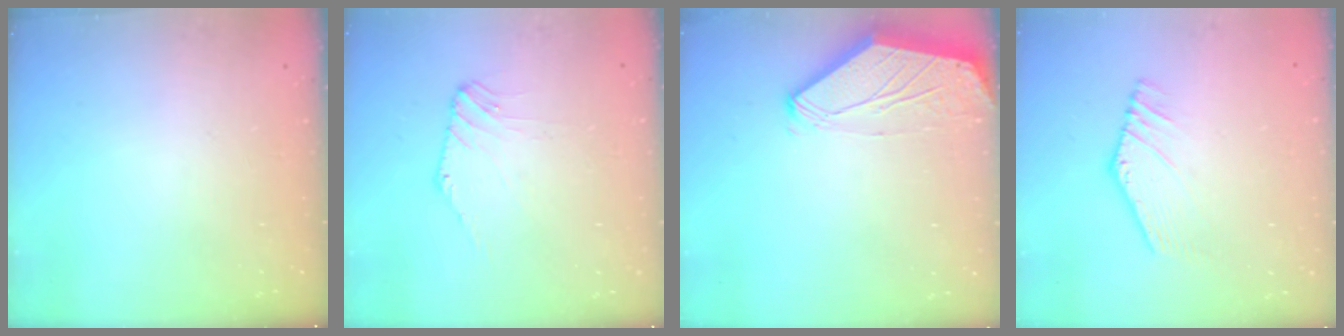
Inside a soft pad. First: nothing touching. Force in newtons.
{"total": 3.1, "press": 3.1, "slide": 0.6}
{"total": 0.0}
{"total": 3.4, "press": 3.4, "slide": 0.5}